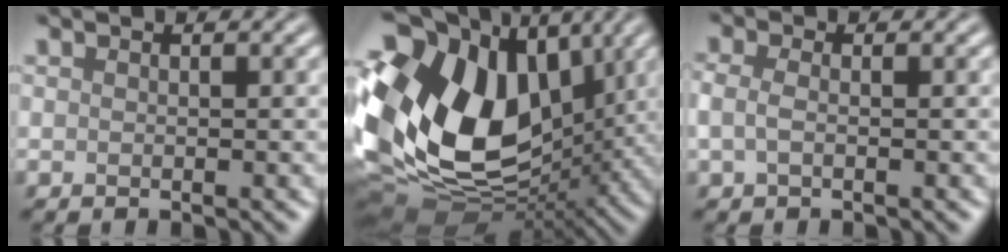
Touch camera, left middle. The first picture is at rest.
{"total": 19.0, "force": [2.6, 12.5, 14.0], "torque": [-0.296, -0.003, 0.052]}
{"total": 1.6, "force": [-0.2, 0.8, 1.3], "torque": [-0.035, 0.003, -0.010]}